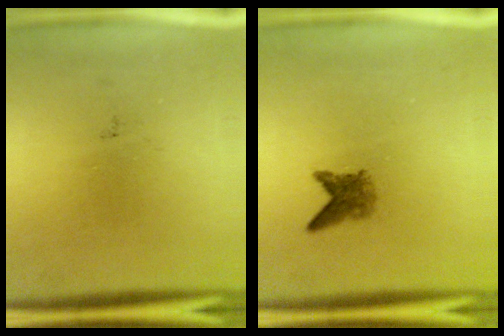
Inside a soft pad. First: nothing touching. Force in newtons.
{"total": 2.3}